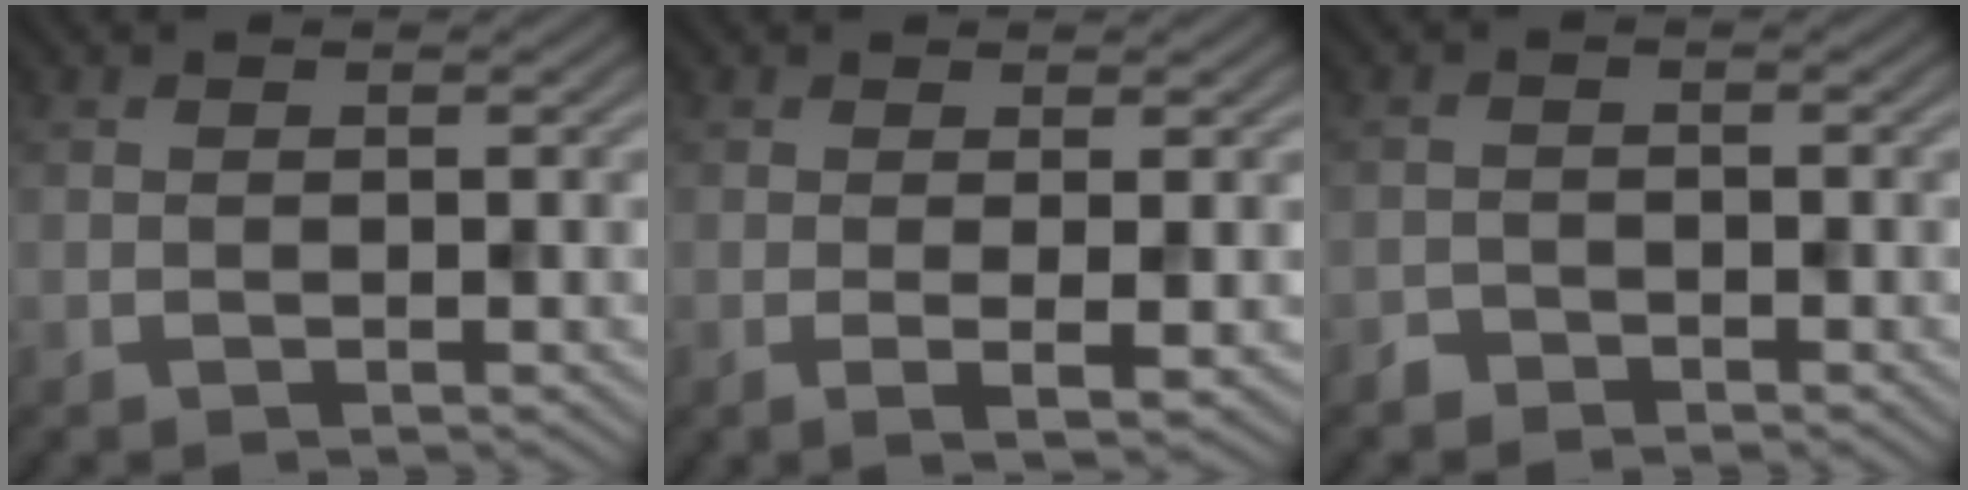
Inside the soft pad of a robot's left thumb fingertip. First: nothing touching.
{"total": 2.5, "force": [0.2, 0.5, 2.4], "torque": [-0.040, 0.000, 0.003]}
{"total": 1.3, "force": [-1.1, 0.4, -0.4], "torque": [0.009, -0.002, -0.022]}